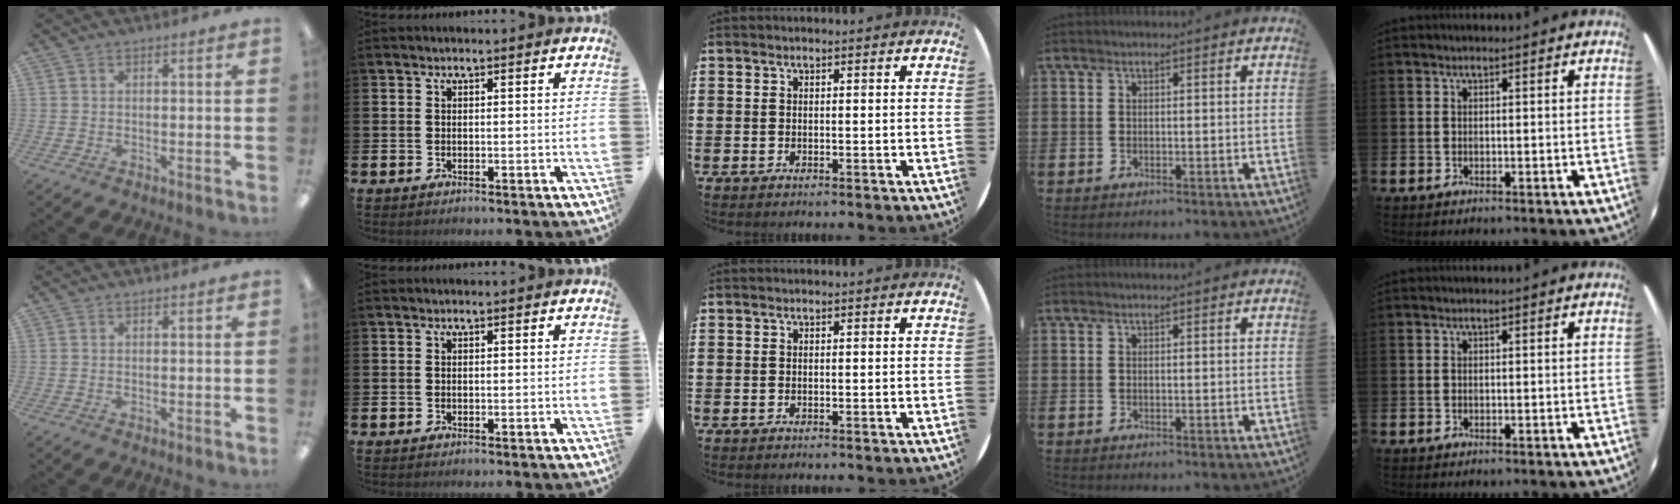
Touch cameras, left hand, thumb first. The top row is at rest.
{}